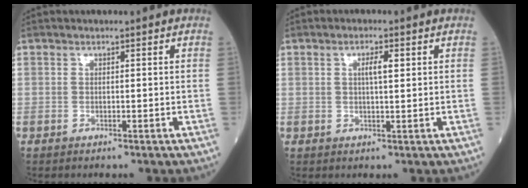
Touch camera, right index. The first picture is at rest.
{"total": 2.8, "force": [0.9, 0.5, 2.6], "torque": [-0.044, 0.002, 0.015]}